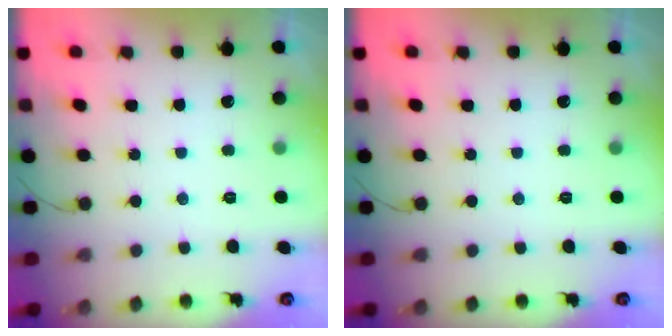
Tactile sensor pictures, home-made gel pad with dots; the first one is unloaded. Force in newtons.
{"total": 0.0}